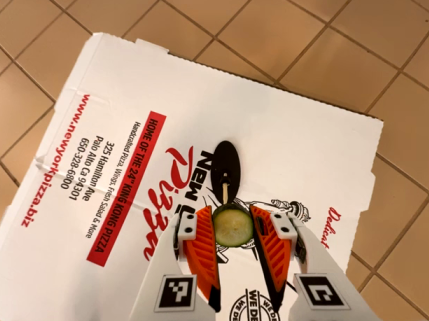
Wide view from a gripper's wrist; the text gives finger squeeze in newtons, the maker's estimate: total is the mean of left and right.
{"total": 7.9, "left": 7.7, "right": 8.1}